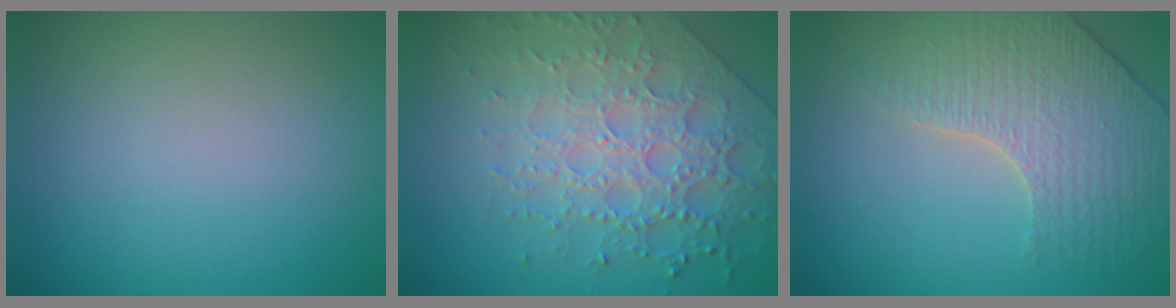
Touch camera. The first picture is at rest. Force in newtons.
{"total": 6.2, "press": 5.2, "slide": 3.3}
{"total": 3.8, "press": 3.6, "slide": 1.2}